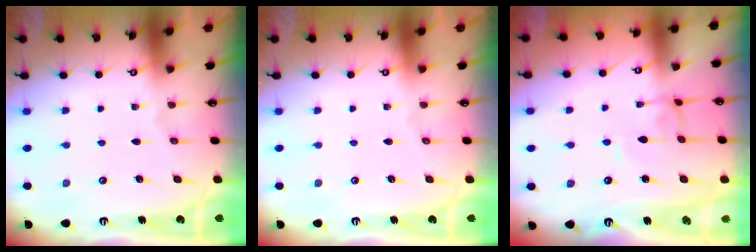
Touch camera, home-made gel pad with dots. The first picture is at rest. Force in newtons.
{"total": 0.0}
{"total": 1.8, "press": 1.7, "slide": 0.3}